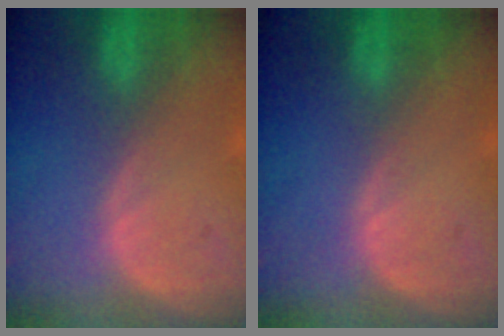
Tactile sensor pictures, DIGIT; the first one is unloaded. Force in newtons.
{"total": 0.0}